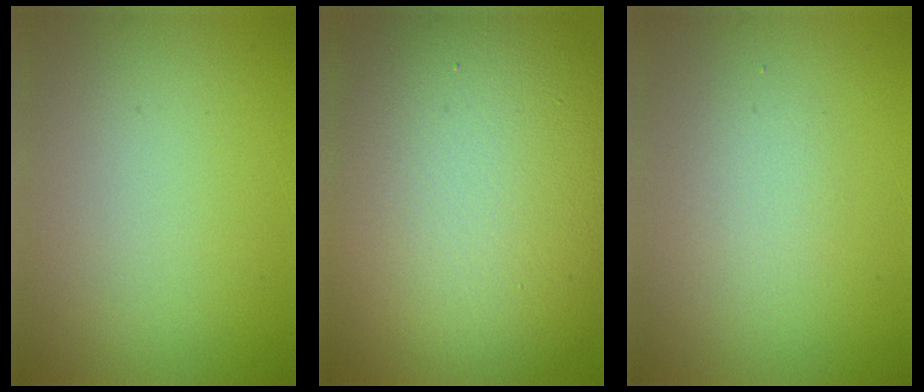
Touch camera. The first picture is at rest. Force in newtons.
{"total": 19.2, "press": 19.2, "slide": 0.7}
{"total": 1.7, "press": 1.7, "slide": 0.1}